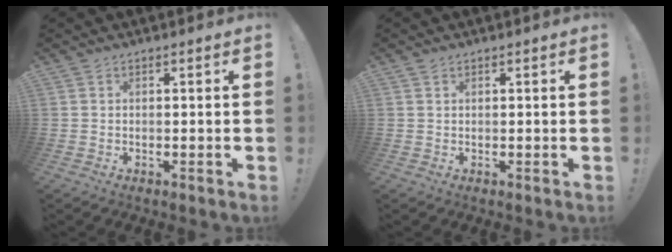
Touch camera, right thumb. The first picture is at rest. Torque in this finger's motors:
{"motor_torque": [-0.06, 0.70, 0.19, -0.03, -0.11]}